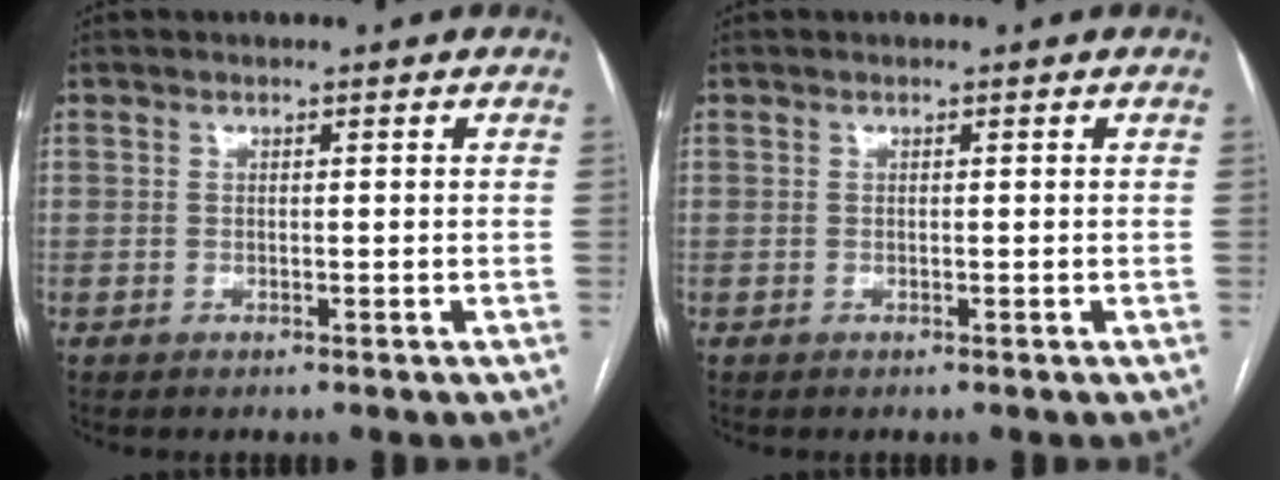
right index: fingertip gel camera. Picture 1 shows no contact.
{"total": 0.0}